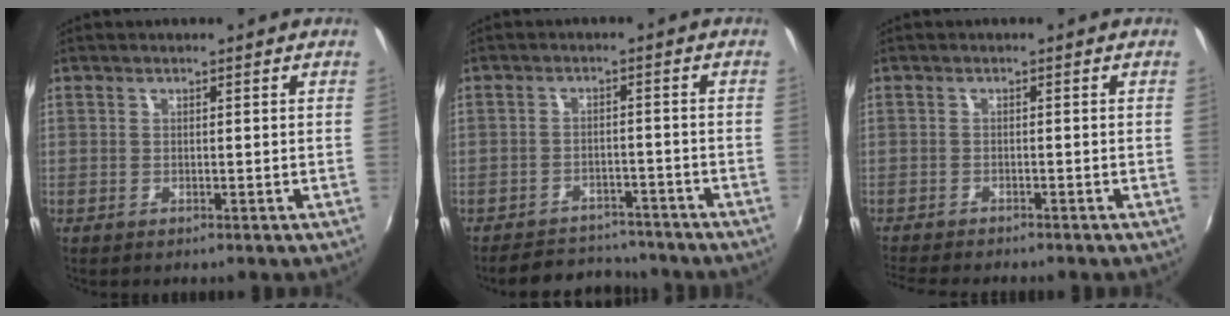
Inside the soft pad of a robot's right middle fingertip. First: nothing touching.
{"total": 10.0, "force": [-9.0, 3.7, 2.4], "torque": [-0.064, 0.013, -0.119]}
{"total": 5.4, "force": [-5.0, 0.4, 2.0], "torque": [-0.053, -0.021, -0.086]}